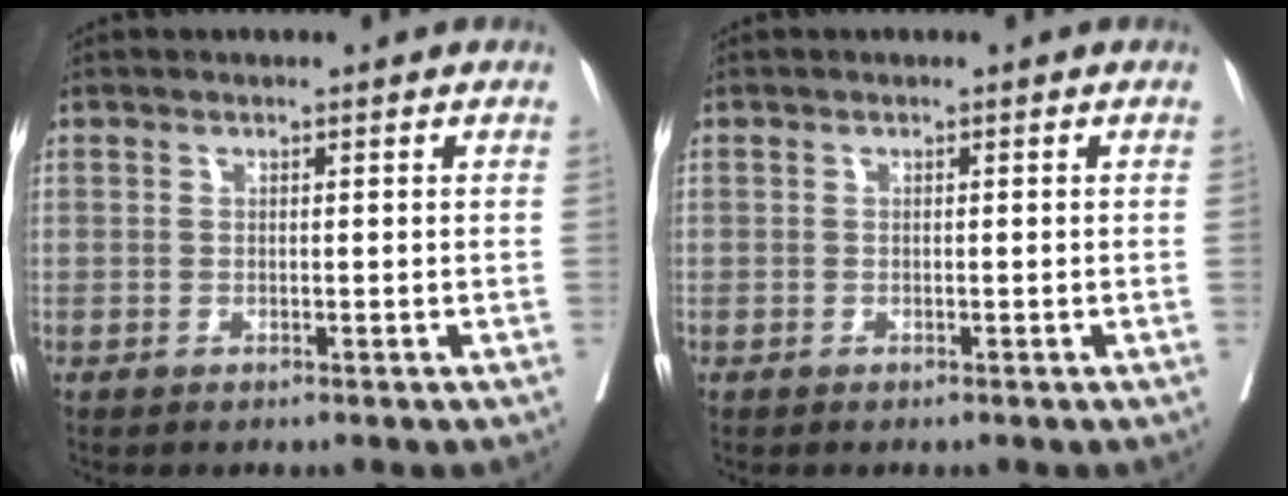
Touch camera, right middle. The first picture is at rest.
{"total": 0.0}